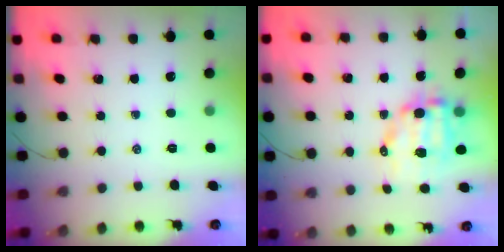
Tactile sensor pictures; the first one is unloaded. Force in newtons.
{"total": 10.3, "press": 10.1, "slide": 2.3}